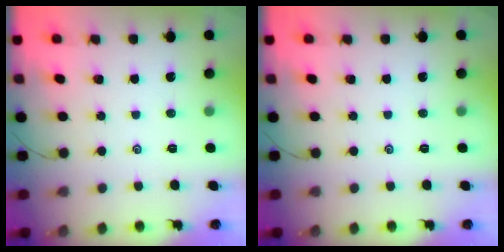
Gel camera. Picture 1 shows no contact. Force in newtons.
{"total": 0.0}